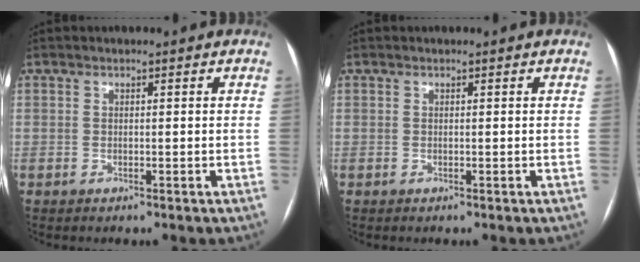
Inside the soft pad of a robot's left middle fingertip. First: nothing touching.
{"total": 0.0}